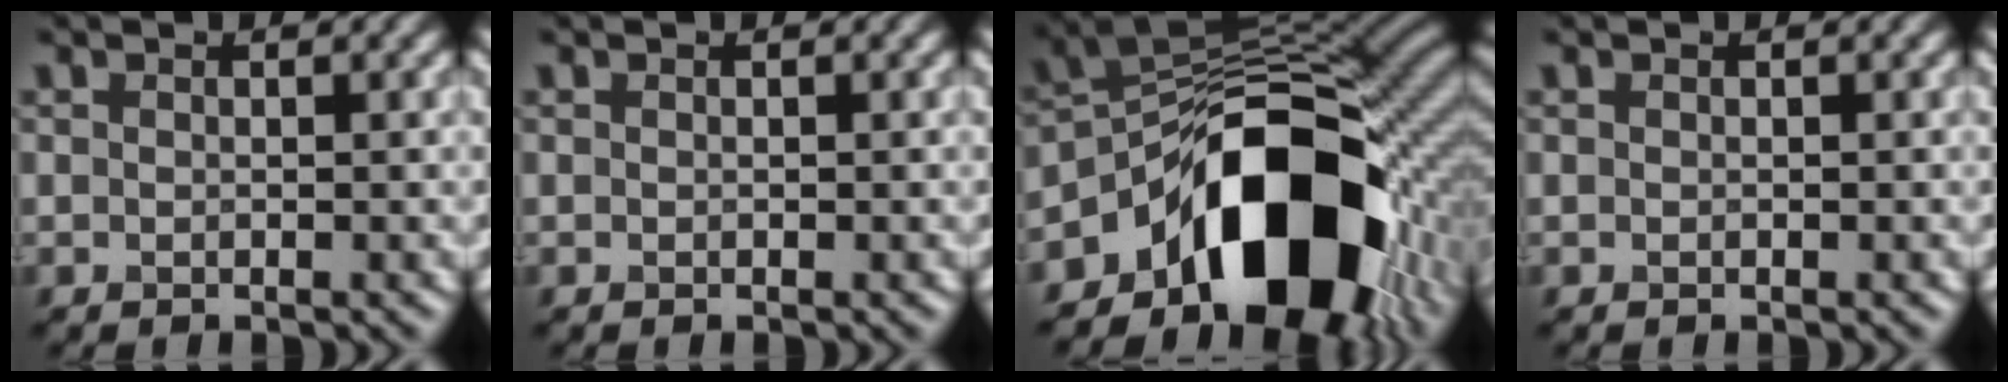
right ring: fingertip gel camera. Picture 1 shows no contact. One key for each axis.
{"total": 0.0}
{"total": 14.6, "fx": -7.2, "fy": 8.2, "fz": 9.7, "tx": -0.112, "ty": -0.002, "tz": -0.125}
{"total": 0.0}